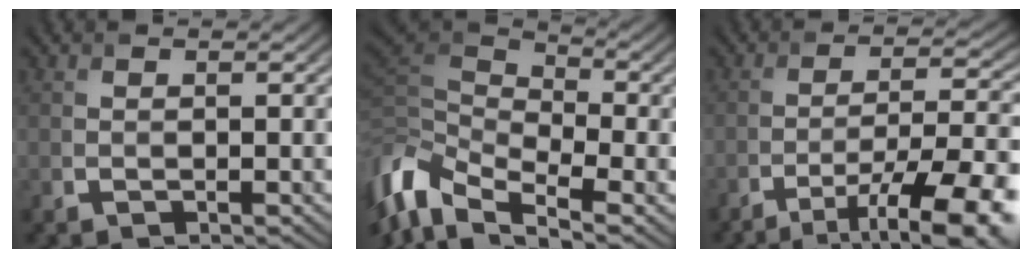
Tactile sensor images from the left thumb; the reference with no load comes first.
{"total": 11.3, "force": [-4.5, 6.5, 8.1], "torque": [-0.224, -0.004, -0.096]}
{"total": 13.5, "force": [-8.6, 3.2, 9.9], "torque": [-0.149, -0.004, -0.123]}